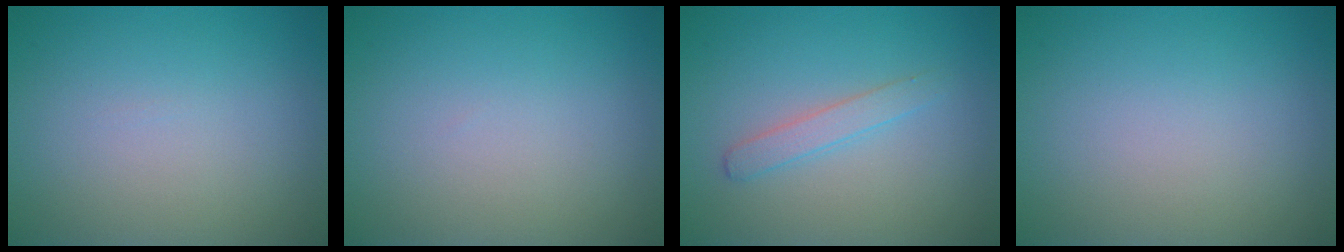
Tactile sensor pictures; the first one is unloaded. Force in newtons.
{"total": 0.0}
{"total": 1.6, "press": 1.6, "slide": 0.0}
{"total": 0.0}